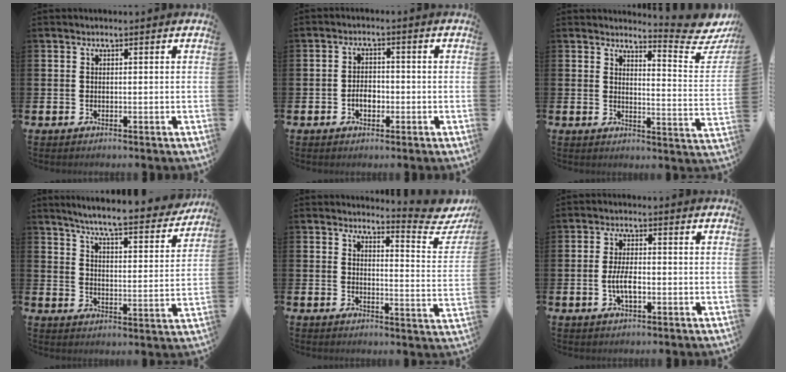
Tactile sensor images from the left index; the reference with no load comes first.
{"total": 2.7, "force": [-0.9, 1.8, 1.8], "torque": [-0.026, 0.000, -0.021]}
{"total": 5.4, "force": [4.9, 0.4, 2.3], "torque": [-0.018, -0.062, 0.070]}
{"total": 6.6, "force": [6.2, -0.1, 2.3], "torque": [-0.064, -0.050, 0.101]}
{"total": 4.5, "force": [4.2, 0.6, 1.6], "torque": [-0.010, -0.051, 0.060]}
{"total": 4.0, "force": [-0.8, 1.6, 3.5], "torque": [-0.060, -0.003, -0.018]}